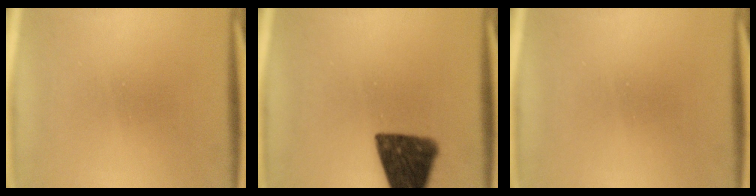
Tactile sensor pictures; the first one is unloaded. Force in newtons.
{"total": 15.2}
{"total": 0.0}